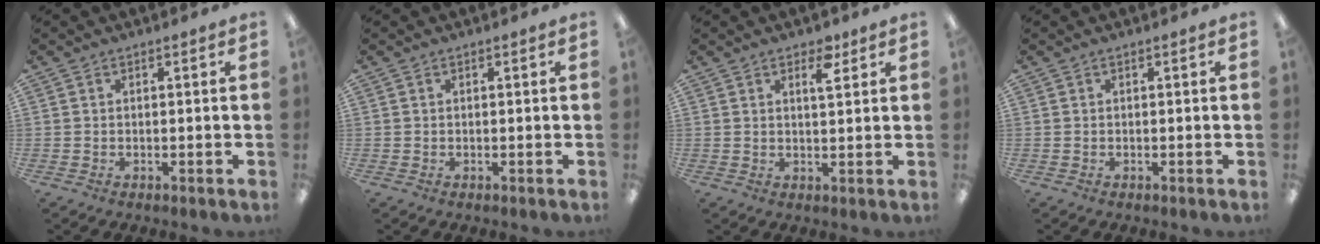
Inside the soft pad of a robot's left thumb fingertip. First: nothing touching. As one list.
[{"total": 0.0}, {"total": 4.1, "force": [2.7, 1.4, 2.7], "torque": [-0.029, -0.011, 0.040]}, {"total": 0.0}]